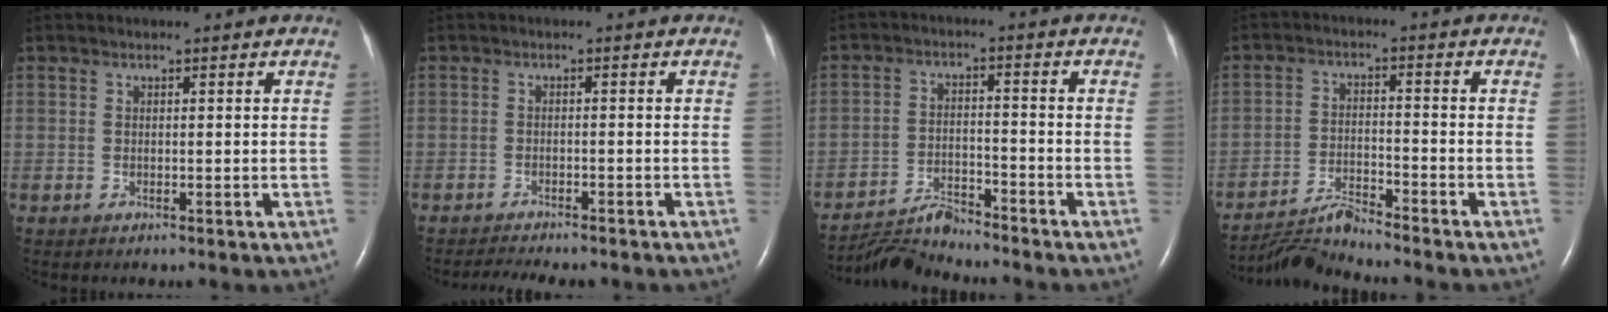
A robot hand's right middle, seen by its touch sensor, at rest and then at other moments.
{"total": 6.8, "force": [-6.1, 1.2, 2.7], "torque": [-0.040, -0.005, -0.085]}
{"total": 5.9, "force": [-5.8, -0.5, -0.1], "torque": [-0.008, -0.012, -0.105]}
{"total": 5.8, "force": [-5.6, -1.5, 0.3], "torque": [-0.019, -0.016, -0.104]}